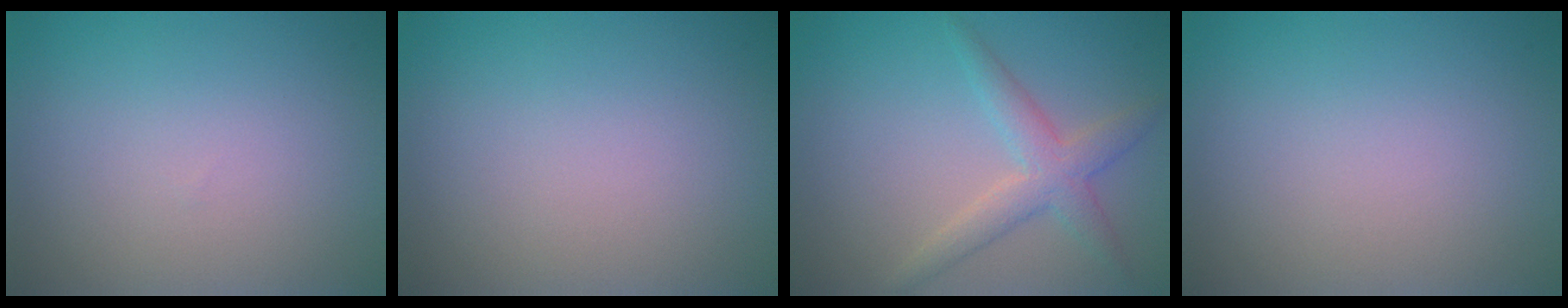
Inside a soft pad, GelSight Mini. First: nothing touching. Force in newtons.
{"total": 0.0}
{"total": 3.1, "press": 3.1, "slide": 0.0}
{"total": 0.0}